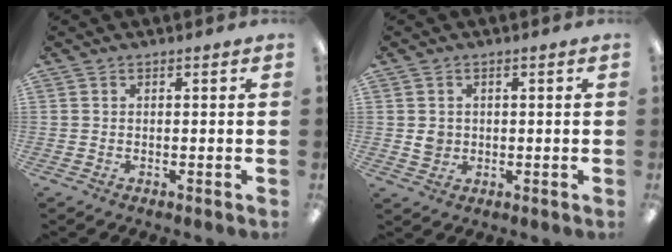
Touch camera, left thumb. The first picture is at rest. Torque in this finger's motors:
{"motor_torque": [-0.10, 0.09, -0.24, 0.13, 0.00]}